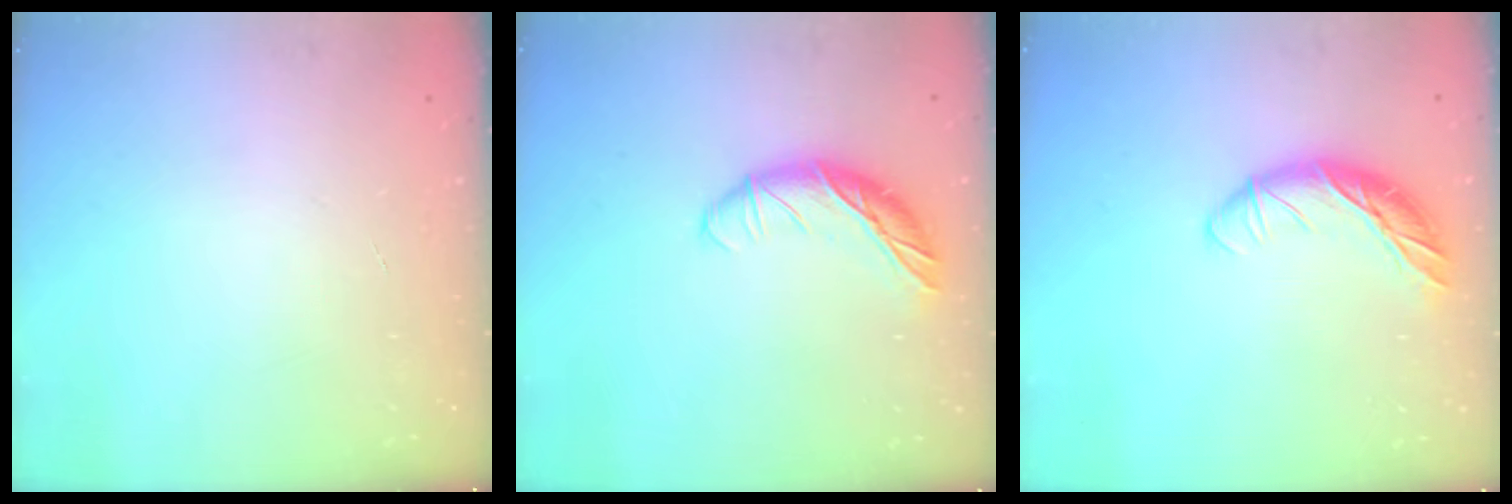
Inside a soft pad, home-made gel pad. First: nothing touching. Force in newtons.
{"total": 12.9, "press": 12.9, "slide": 0.5}
{"total": 12.2, "press": 12.1, "slide": 1.9}